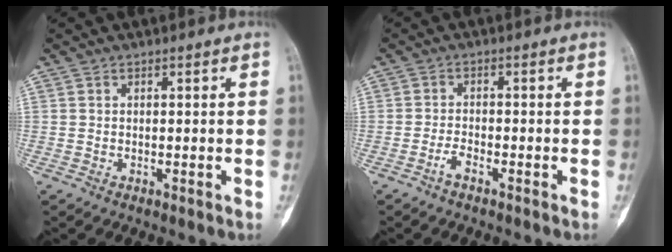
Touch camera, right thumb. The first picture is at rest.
{"total": 2.2, "force": [-1.6, 0.6, 1.4], "torque": [-0.033, 0.008, -0.034]}